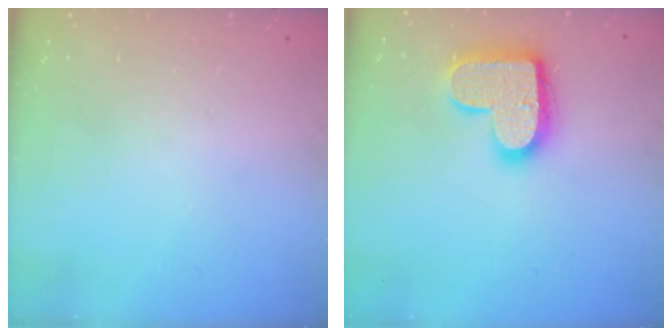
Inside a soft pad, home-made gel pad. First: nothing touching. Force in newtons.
{"total": 16.6, "press": 16.5, "slide": 0.9}